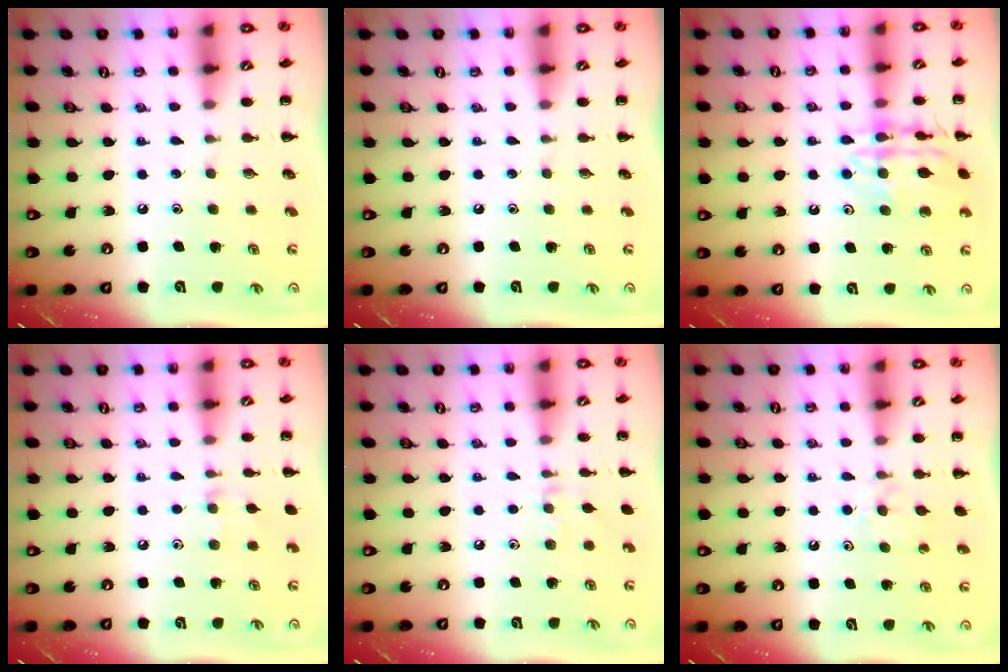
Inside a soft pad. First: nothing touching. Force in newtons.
{"total": 0.0}
{"total": 13.8, "press": 13.8, "slide": 1.2}
{"total": 6.2, "press": 5.9, "slide": 1.9}
{"total": 5.4, "press": 5.1, "slide": 1.8}
{"total": 6.2, "press": 5.9, "slide": 1.9}